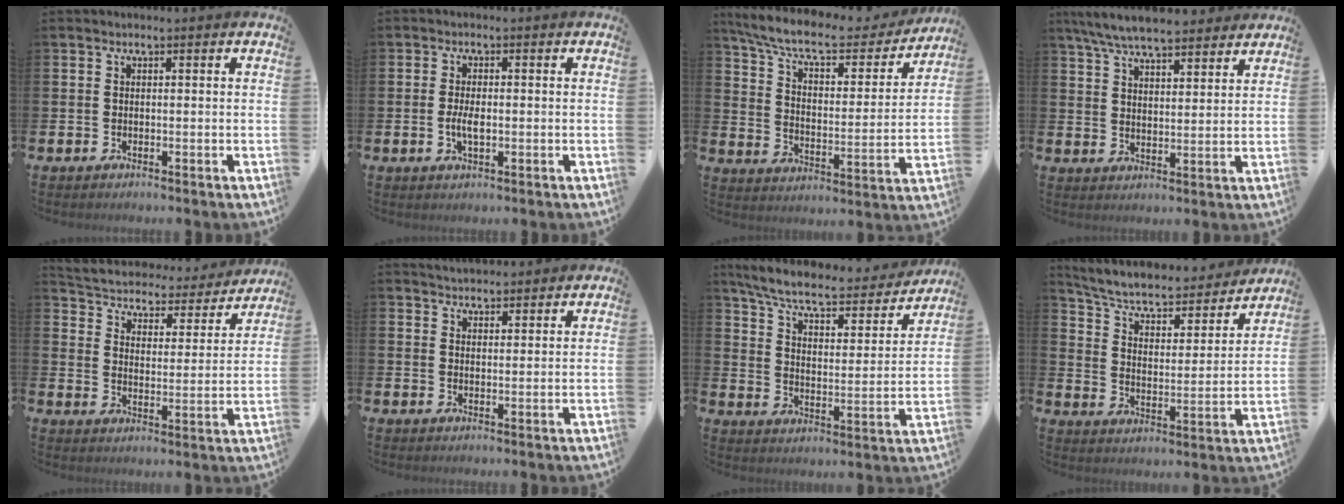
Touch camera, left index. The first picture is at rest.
{"total": 2.9, "force": [-0.3, 1.3, 2.5], "torque": [-0.045, 0.001, -0.007]}
{"total": 9.4, "force": [8.1, 2.3, 4.2], "torque": [-0.110, -0.051, 0.136]}
{"total": 7.3, "force": [6.9, 1.2, 2.2], "torque": [-0.070, -0.023, 0.127]}
{"total": 3.9, "force": [3.6, 1.5, 0.6], "torque": [-0.038, -0.033, 0.052]}
{"total": 3.4, "force": [3.4, 0.6, -0.2], "torque": [-0.002, -0.016, 0.062]}
{"total": 8.0, "force": [7.1, 1.7, 3.3], "torque": [-0.091, -0.050, 0.115]}
{"total": 6.4, "force": [5.6, 2.0, 2.3], "torque": [-0.078, -0.042, 0.090]}